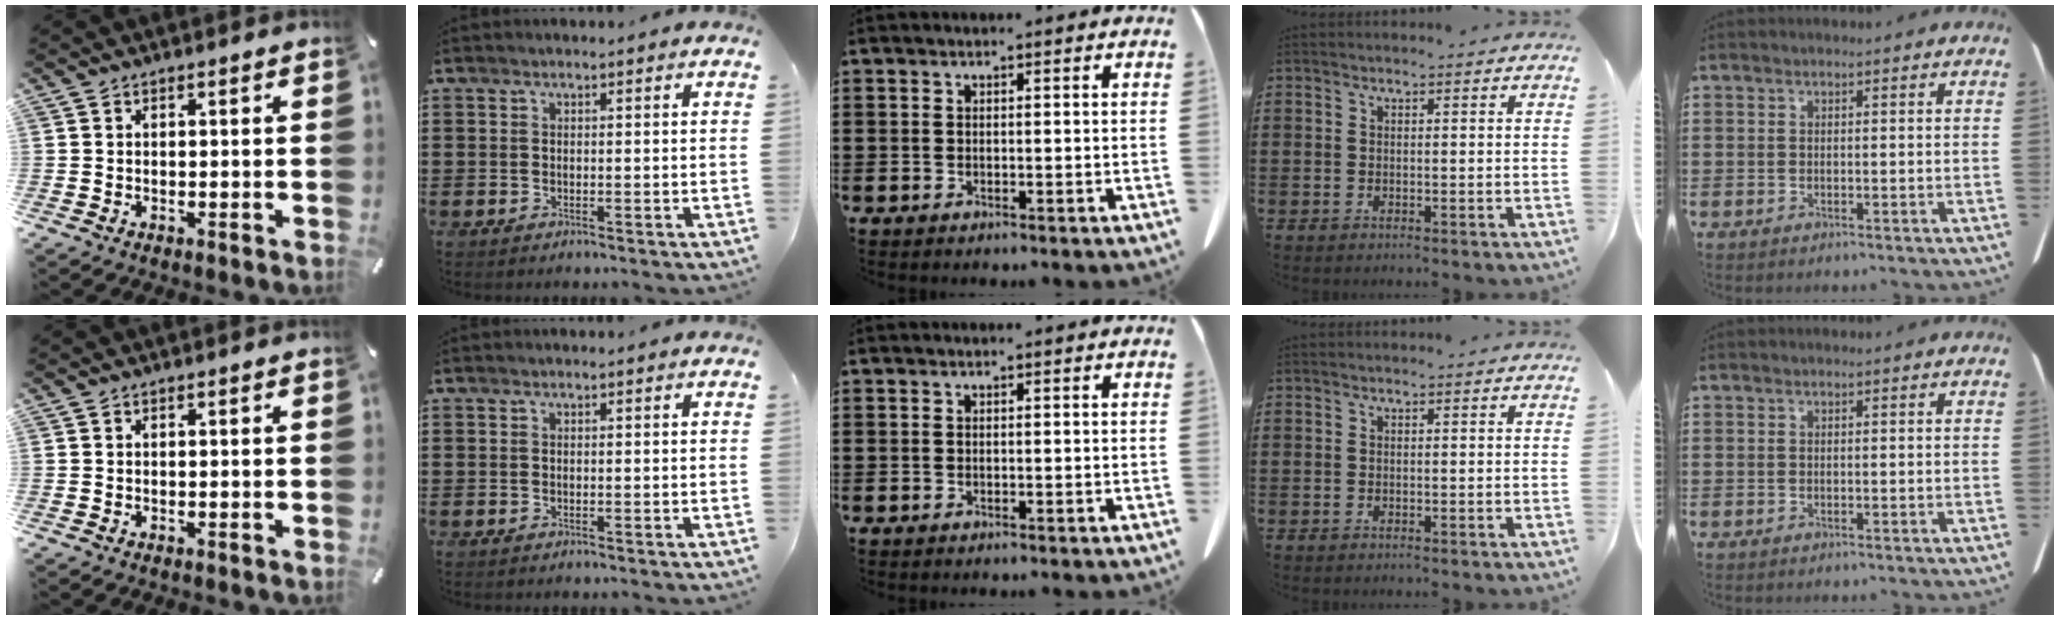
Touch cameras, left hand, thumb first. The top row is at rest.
{}